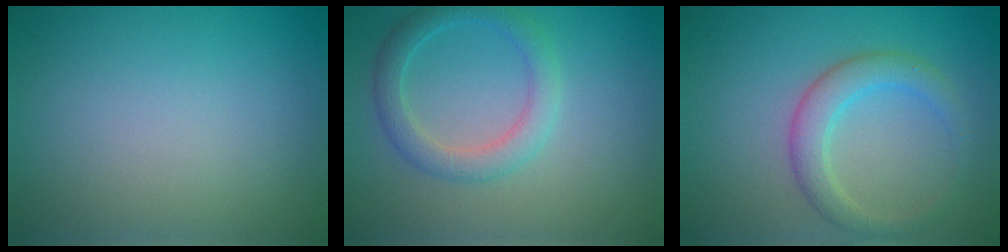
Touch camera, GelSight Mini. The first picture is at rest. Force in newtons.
{"total": 3.0, "press": 3.0, "slide": 0.2}
{"total": 3.1, "press": 3.1, "slide": 0.2}